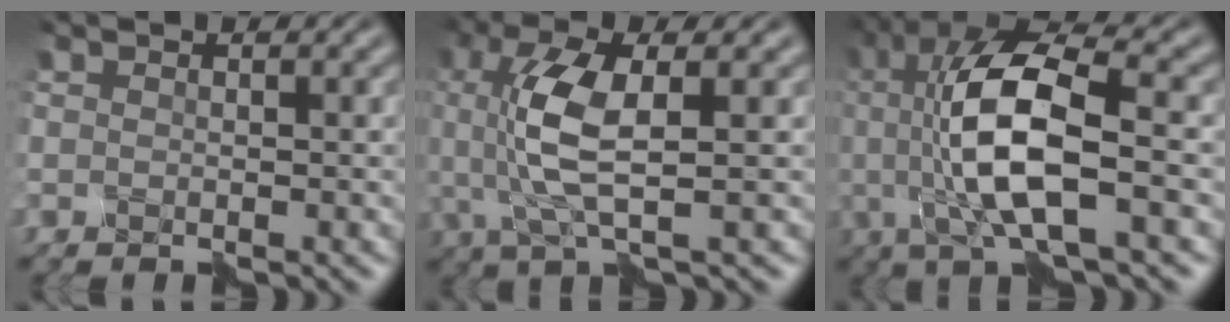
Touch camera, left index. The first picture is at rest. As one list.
[{"total": 6.0, "force": [0.3, 1.8, 5.7], "torque": [-0.143, 0.005, 0.008]}, {"total": 9.0, "force": [-0.3, 2.5, 8.6], "torque": [-0.176, 0.005, -0.002]}]